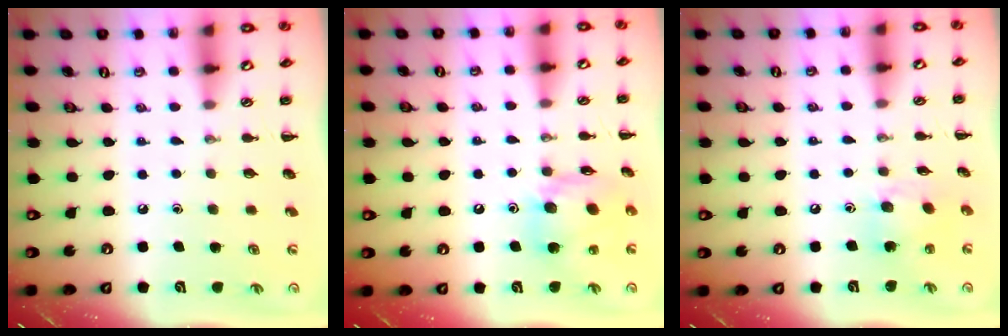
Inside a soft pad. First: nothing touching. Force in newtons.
{"total": 11.7, "press": 11.2, "slide": 3.3}
{"total": 8.6, "press": 8.6, "slide": 1.1}